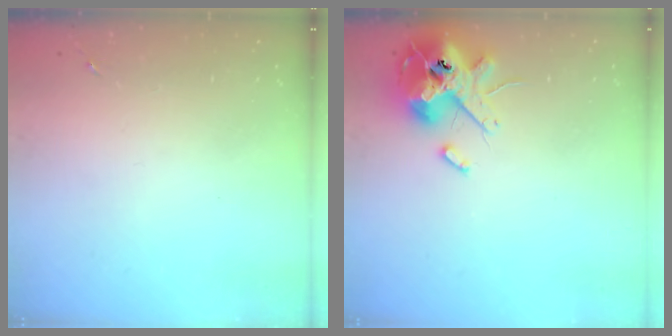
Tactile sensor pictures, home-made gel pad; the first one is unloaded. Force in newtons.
{"total": 14.3, "press": 14.0, "slide": 2.5}